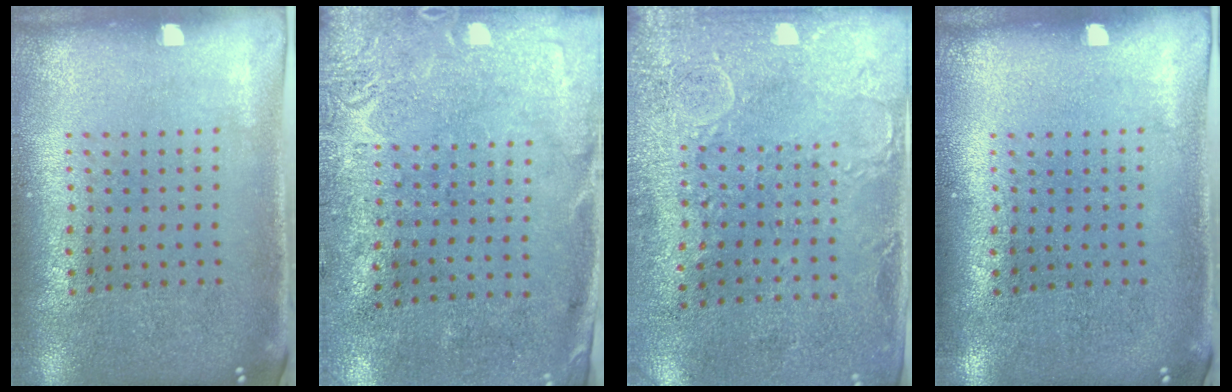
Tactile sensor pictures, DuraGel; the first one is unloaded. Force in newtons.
{"total": 2.9, "press": 2.2, "slide": 1.8}
{"total": 2.9, "press": 2.3, "slide": 1.8}
{"total": 0.0}